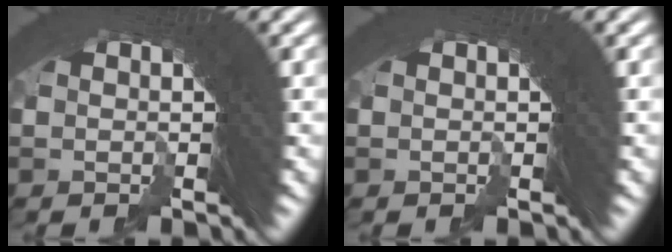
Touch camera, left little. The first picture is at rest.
{"total": 0.0}